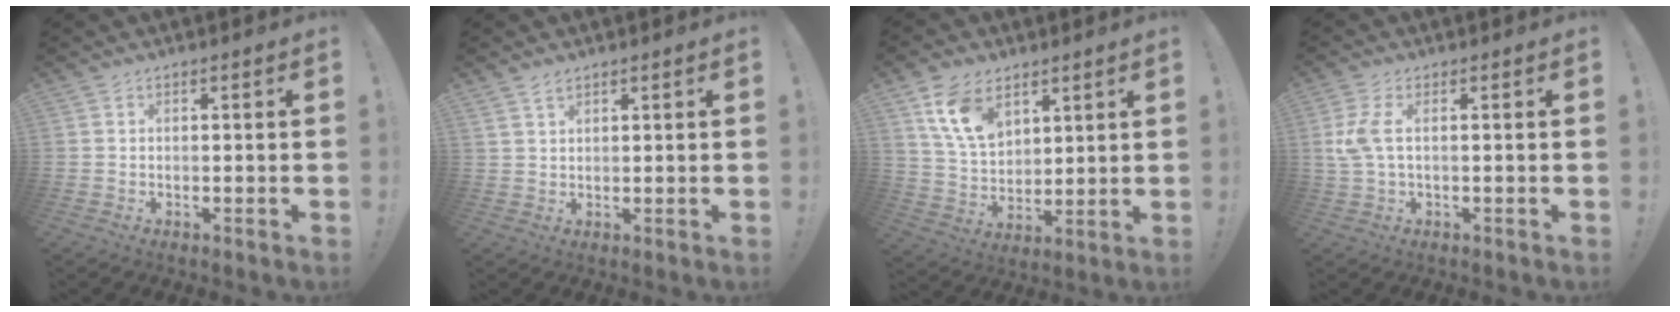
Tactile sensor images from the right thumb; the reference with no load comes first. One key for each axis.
{"total": 2.4, "fx": 2.0, "fy": 0.9, "fz": 1.0, "tx": -0.017, "ty": -0.011, "tz": 0.037}
{"total": 13.1, "fx": 7.2, "fy": 8.5, "fz": 7.0, "tx": -0.127, "ty": -0.022, "tz": 0.143}
{"total": 5.8, "fx": 0.7, "fy": 2.3, "fz": 5.3, "tx": -0.120, "ty": -0.003, "tz": 0.012}